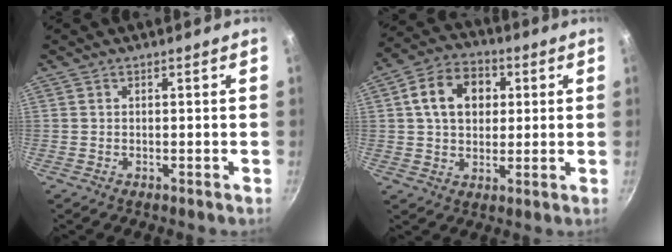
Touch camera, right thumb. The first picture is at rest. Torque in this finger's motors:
{"motor_torque": [0.45, 2.47, 0.94, -0.04, 0.08]}